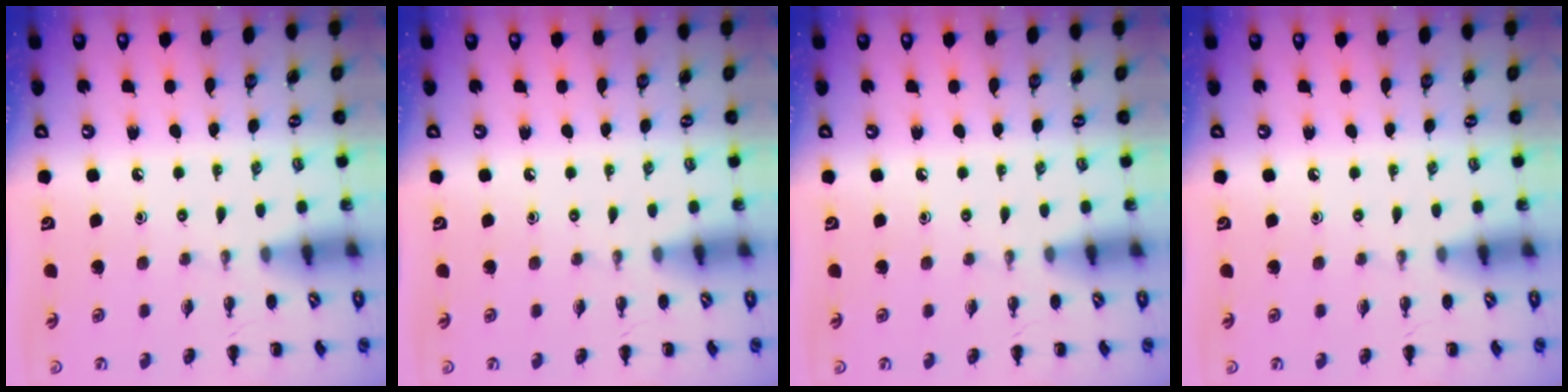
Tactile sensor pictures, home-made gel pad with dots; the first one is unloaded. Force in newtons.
{"total": 0.0}
{"total": 0.0}
{"total": 0.0}